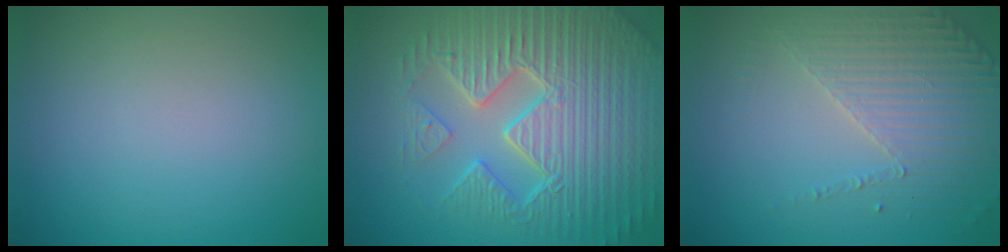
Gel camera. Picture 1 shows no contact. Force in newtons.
{"total": 9.7, "press": 6.9, "slide": 6.8}
{"total": 4.4, "press": 3.2, "slide": 3.0}